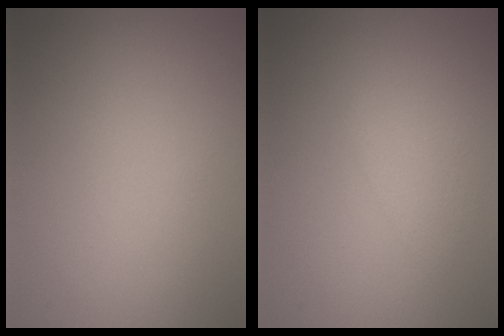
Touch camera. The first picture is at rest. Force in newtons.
{"total": 1.4, "press": 1.4, "slide": 0.1}